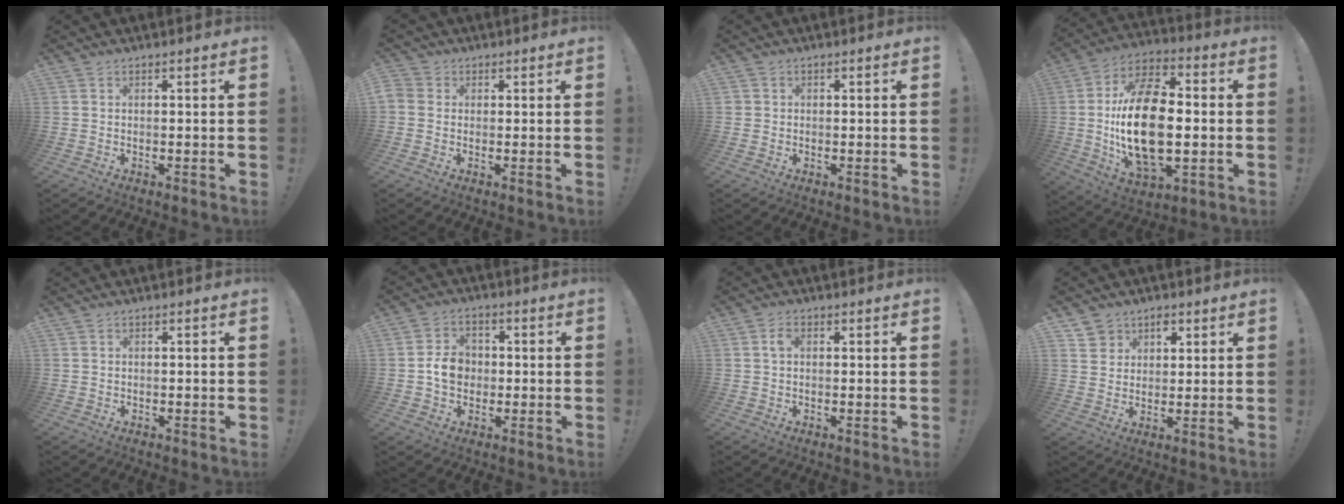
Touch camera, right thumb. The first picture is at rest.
{"total": 2.8, "force": [0.2, 2.5, 1.1], "torque": [-0.023, 0.007, 0.006]}
{"total": 1.0, "force": [0.2, 0.9, 0.1], "torque": [-0.006, 0.002, 0.005]}
{"total": 24.6, "force": [-1.5, 13.7, 20.3], "torque": [-0.395, 0.003, -0.025]}
{"total": 0.8, "force": [-0.5, 0.7, 0.1], "torque": [-0.003, 0.004, -0.008]}
{"total": 7.9, "force": [-0.9, 6.5, 4.2], "torque": [-0.071, 0.015, -0.016]}
{"total": 2.4, "force": [0.5, 1.5, 1.8], "torque": [-0.036, 0.008, 0.007]}
{"total": 5.9, "force": [3.1, 5.1, 0.6], "torque": [-0.009, -0.022, 0.059]}